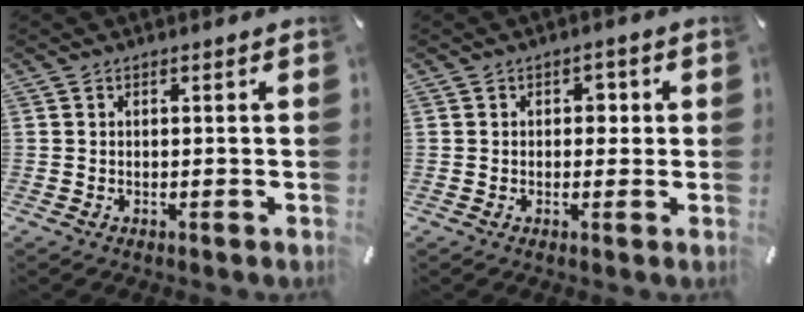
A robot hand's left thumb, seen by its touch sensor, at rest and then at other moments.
{"total": 2.5, "force": [0.0, 1.9, 1.6], "torque": [-0.009, 0.000, -0.011]}